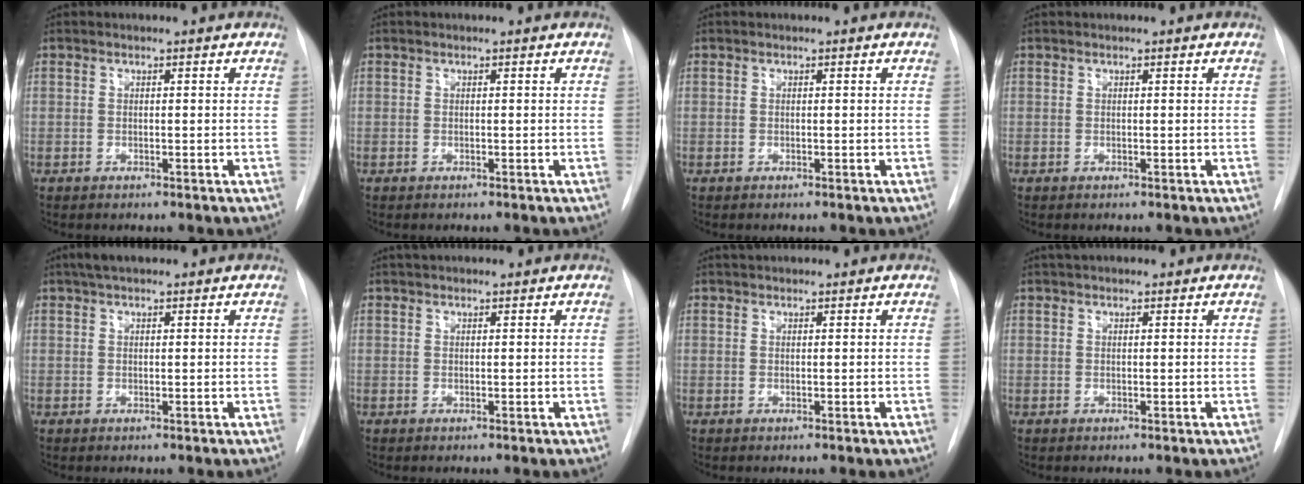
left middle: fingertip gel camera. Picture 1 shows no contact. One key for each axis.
{"total": 0.0}
{"total": 0.0}
{"total": 0.0}
{"total": 3.2, "fx": 2.4, "fy": 1.0, "fz": 1.8, "tx": -0.032, "ty": 0.020, "tz": 0.040}
{"total": 3.1, "fx": 2.8, "fy": 0.8, "fz": 1.1, "tx": -0.013, "ty": 0.032, "tz": 0.040}
{"total": 2.4, "fx": 2.2, "fy": 0.4, "fz": 0.7, "tx": -0.007, "ty": 0.028, "tz": 0.034}
{"total": 3.1, "fx": 2.7, "fy": 0.9, "fz": 1.2, "tx": -0.014, "ty": 0.032, "tz": 0.041}